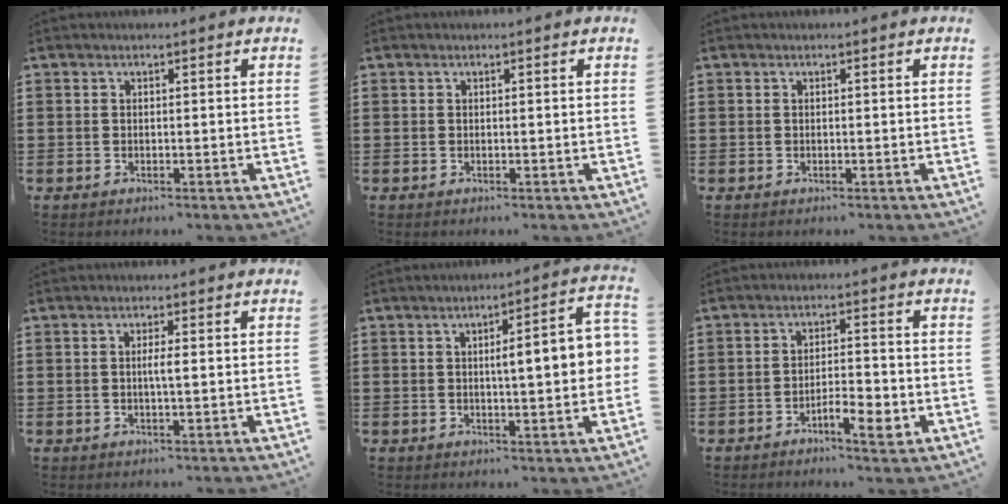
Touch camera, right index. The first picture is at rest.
{"total": 0.0}
{"total": 0.0}
{"total": 1.8, "force": [0.0, 0.1, 1.8], "torque": [-0.034, -0.003, -0.002]}
{"total": 7.3, "force": [0.5, 1.3, 7.2], "torque": [-0.106, -0.007, -0.001]}
{"total": 4.8, "force": [-2.8, 1.3, 3.7], "torque": [-0.059, 0.006, -0.049]}